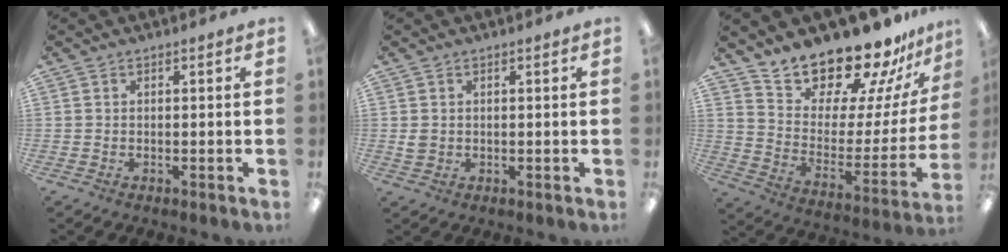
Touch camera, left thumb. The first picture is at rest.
{"total": 2.0, "force": [0.3, 1.8, 0.8], "torque": [-0.009, 0.001, 0.003]}
{"total": 19.1, "force": [18.0, 5.1, 3.9], "torque": [-0.063, -0.162, 0.311]}